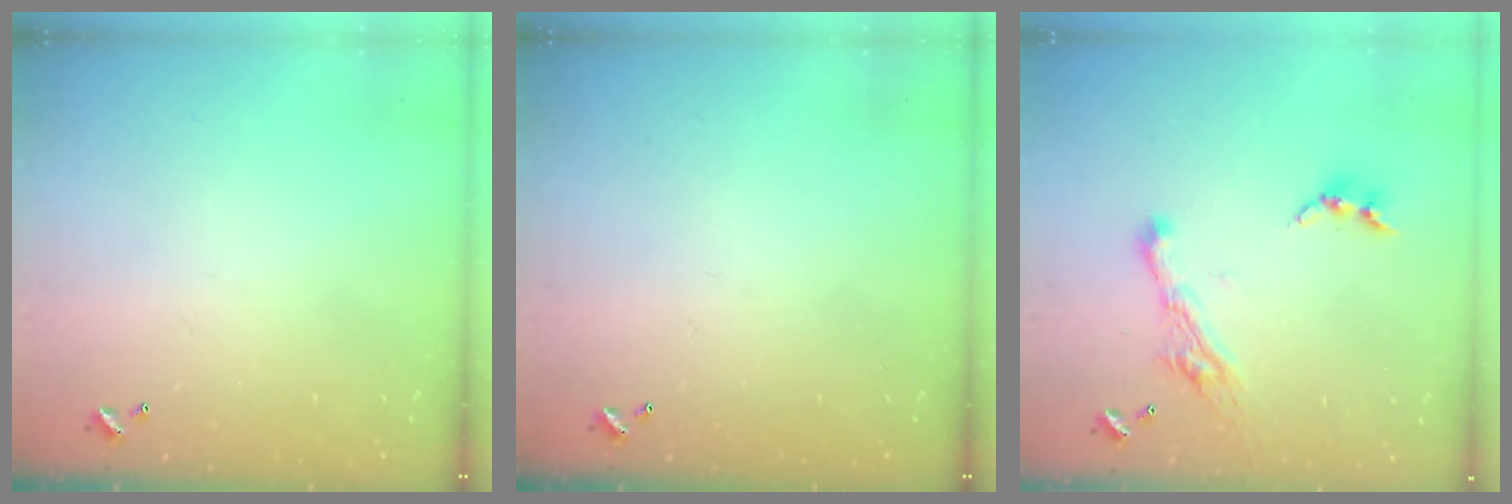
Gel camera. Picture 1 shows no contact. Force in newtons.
{"total": 0.0}
{"total": 6.4, "press": 6.4, "slide": 0.8}